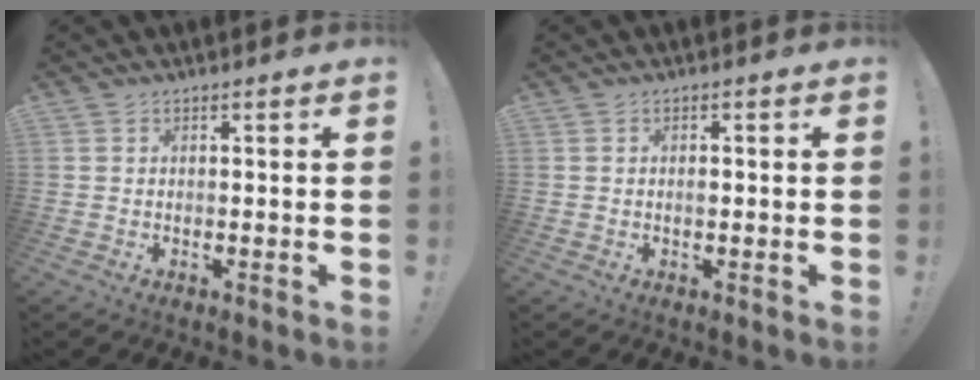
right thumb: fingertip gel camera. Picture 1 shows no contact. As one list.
[{"total": 0.6, "force": [-0.3, 0.4, 0.4], "torque": [0.002, -0.003, -0.008]}]